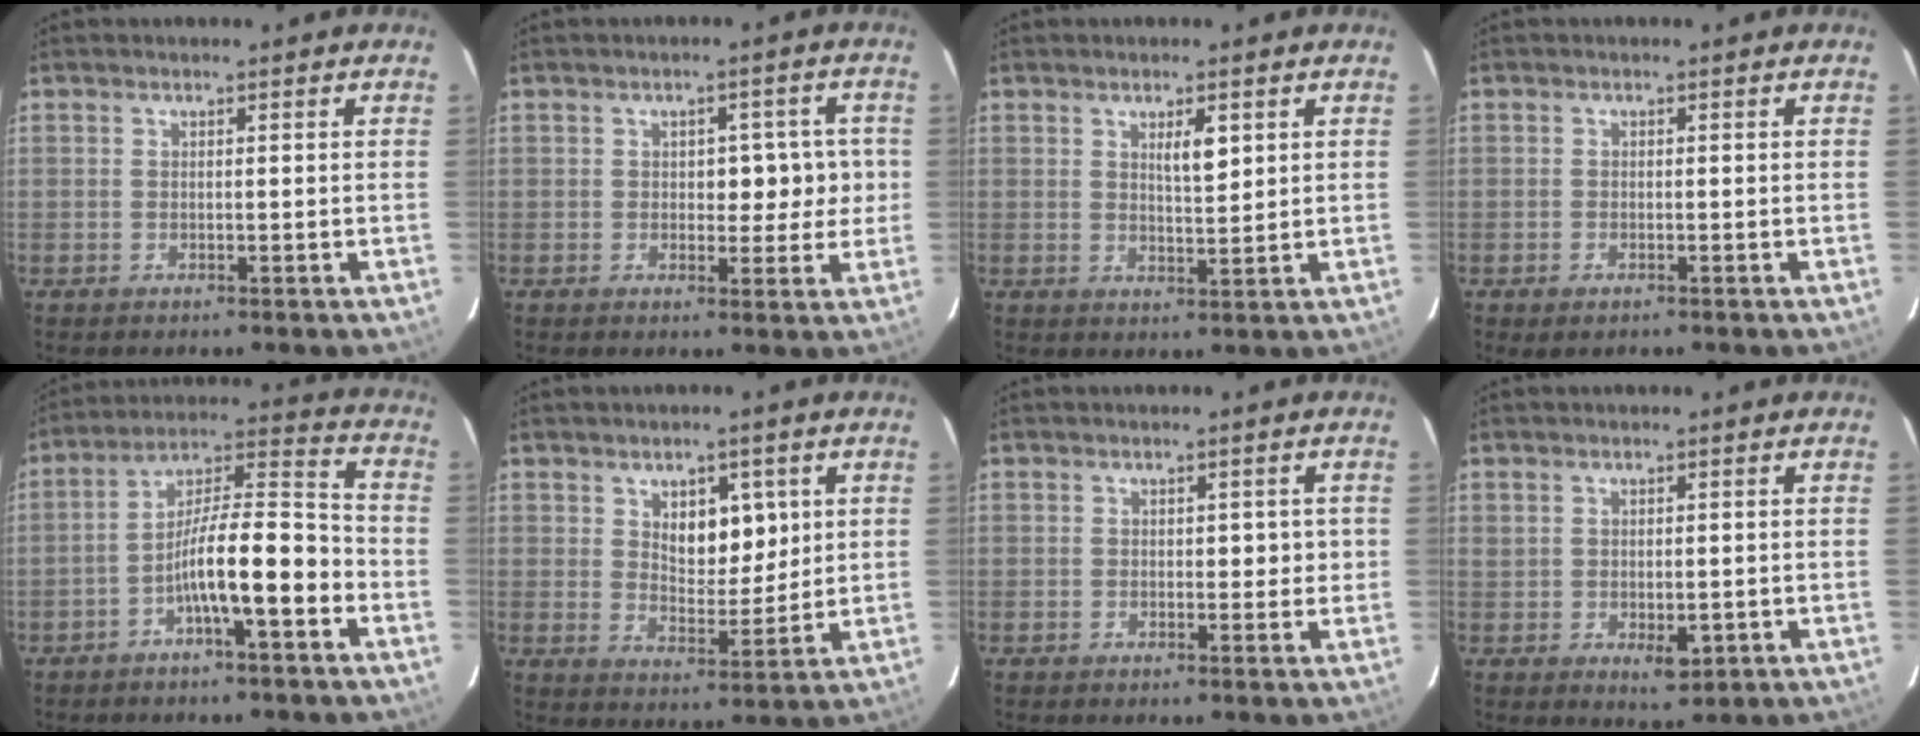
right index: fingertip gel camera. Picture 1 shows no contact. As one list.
[{"total": 5.6, "force": [0.4, 3.5, 4.3], "torque": [-0.036, 0.020, 0.009]}, {"total": 3.5, "force": [1.6, 0.8, 3.0], "torque": [-0.052, -0.002, 0.028]}, {"total": 1.5, "force": [-0.9, 0.7, 1.0], "torque": [-0.020, -0.001, -0.006]}, {"total": 12.1, "force": [-4.7, 1.7, 11.1], "torque": [-0.192, 0.025, -0.078]}, {"total": 7.1, "force": [2.6, 3.7, 5.5], "torque": [-0.082, 0.001, 0.050]}, {"total": 2.6, "force": [0.3, 1.6, 2.0], "torque": [-0.019, 0.009, 0.006]}, {"total": 3.5, "force": [-0.5, 1.9, 2.9], "torque": [-0.041, -0.008, 0.003]}]